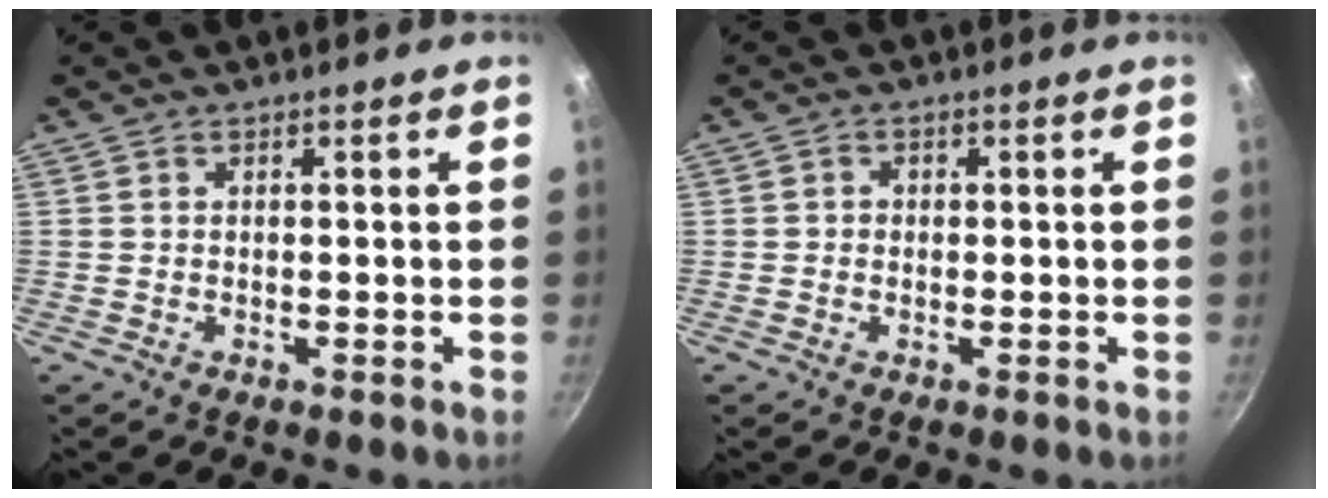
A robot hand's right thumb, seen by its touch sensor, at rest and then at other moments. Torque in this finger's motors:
{"motor_torque": [0.01, -0.07, -0.12, 0.15, 0.04]}